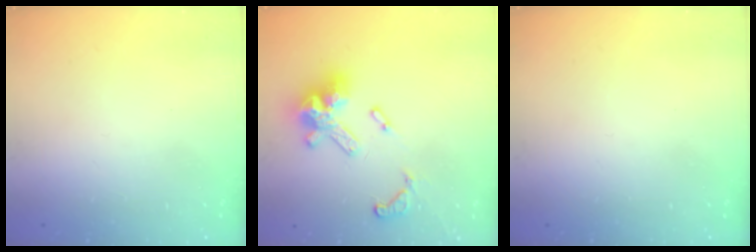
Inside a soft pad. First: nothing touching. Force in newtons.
{"total": 15.1, "press": 15.1, "slide": 1.0}
{"total": 0.0}